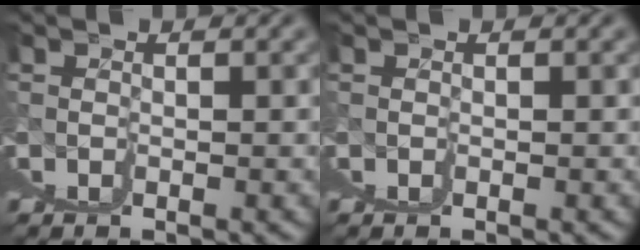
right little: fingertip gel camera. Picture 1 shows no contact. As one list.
[{"total": 0.0}]